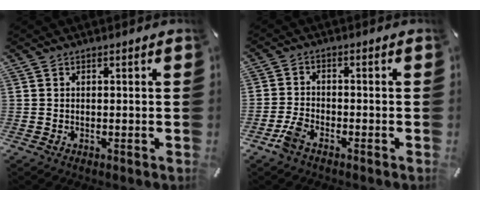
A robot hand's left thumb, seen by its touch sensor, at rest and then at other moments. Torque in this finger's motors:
{"motor_torque": [0.23, 0.33, -0.40, 0.37, 0.04]}